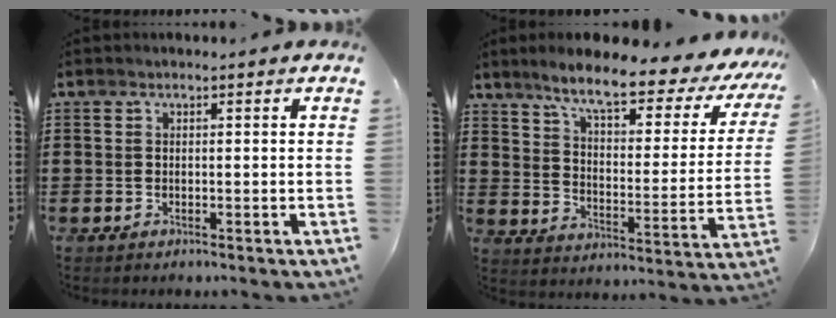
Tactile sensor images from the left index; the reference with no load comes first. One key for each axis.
{"total": 9.1, "fx": 7.2, "fy": 0.9, "fz": 5.6, "tx": -0.120, "ty": -0.040, "tz": 0.111}